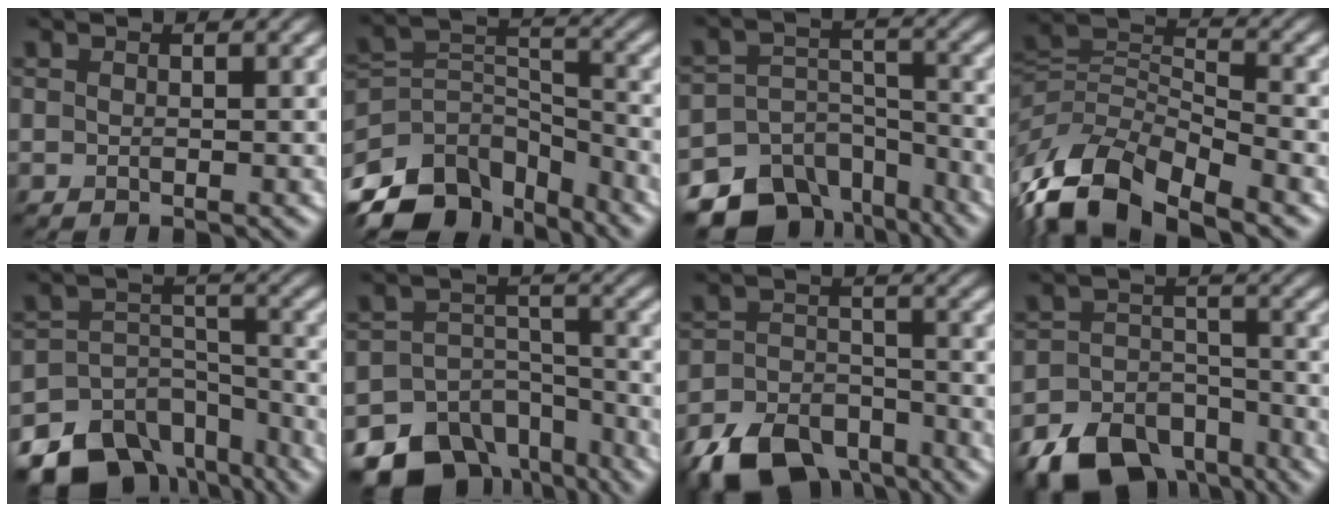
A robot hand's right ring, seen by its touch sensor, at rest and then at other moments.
{"total": 10.8, "force": [-7.9, 5.9, 4.3], "torque": [-0.087, 0.009, -0.144]}
{"total": 12.0, "force": [-9.2, 7.3, 2.4], "torque": [-0.039, -0.004, -0.130]}
{"total": 9.9, "force": [-6.5, 4.5, 6.0], "torque": [-0.114, 0.000, -0.132]}
{"total": 12.8, "force": [-10.0, 7.3, 3.1], "torque": [-0.049, -0.002, -0.137]}
{"total": 13.3, "force": [-10.1, 8.2, 3.1], "torque": [-0.057, -0.019, -0.135]}
{"total": 8.6, "force": [-6.6, 4.4, 3.4], "torque": [-0.063, -0.013, -0.118]}
{"total": 9.2, "force": [-6.9, 5.1, 3.5], "torque": [-0.053, -0.015, -0.116]}